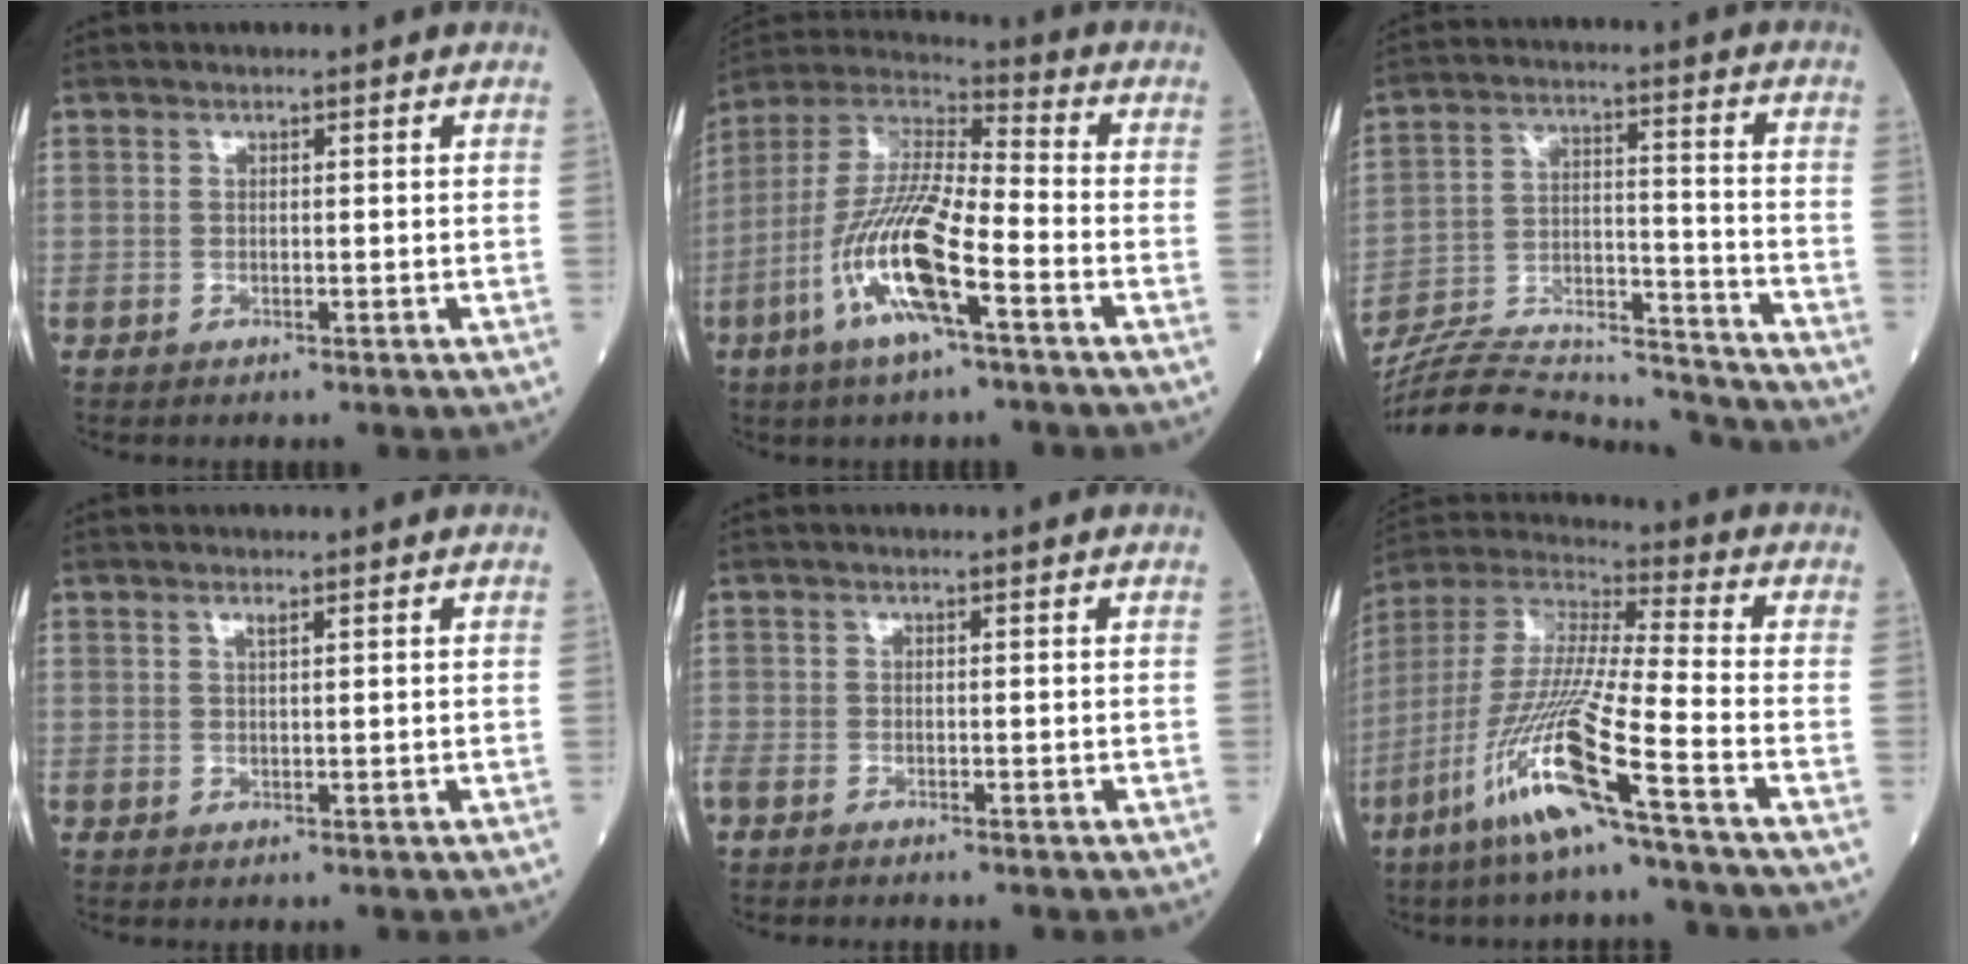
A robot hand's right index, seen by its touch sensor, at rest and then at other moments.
{"total": 15.0, "force": [-5.8, 2.5, 13.6], "torque": [-0.279, -0.007, -0.115]}
{"total": 21.1, "force": [-20.3, 2.7, 5.2], "torque": [-0.120, 0.008, -0.314]}
{"total": 0.8, "force": [0.5, -0.1, 0.6], "torque": [-0.012, -0.002, 0.010]}
{"total": 2.7, "force": [-2.4, 0.7, 1.2], "torque": [-0.030, -0.008, -0.042]}
{"total": 15.8, "force": [-7.9, -0.8, 13.7], "torque": [-0.289, -0.027, -0.158]}